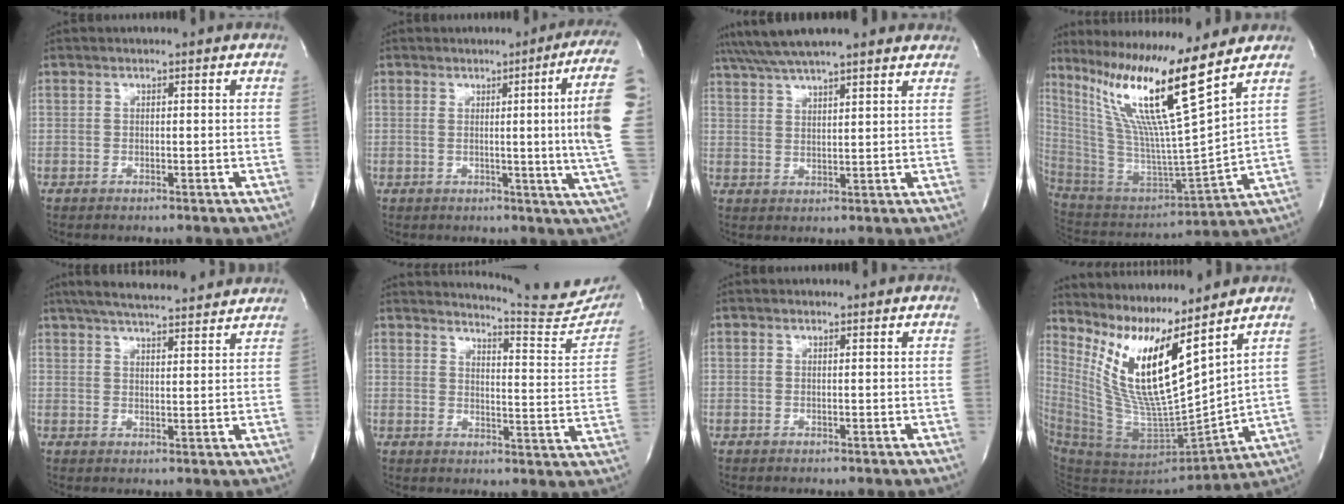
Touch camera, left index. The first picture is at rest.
{"total": 12.5, "force": [1.9, -2.8, 12.0], "torque": [-0.130, -0.013, 0.013]}
{"total": 15.6, "force": [13.5, 1.8, 7.6], "torque": [-0.134, 0.046, 0.196]}
{"total": 18.9, "force": [12.4, -2.3, 14.1], "torque": [-0.265, -0.031, 0.227]}
{"total": 15.3, "force": [13.7, 1.9, 6.7], "torque": [-0.114, 0.032, 0.194]}
{"total": 14.9, "force": [14.6, 0.6, 2.9], "torque": [-0.037, -0.086, 0.163]}
{"total": 0.0}
{"total": 16.4, "force": [10.3, 1.3, 12.8], "torque": [-0.259, -0.027, 0.199]}